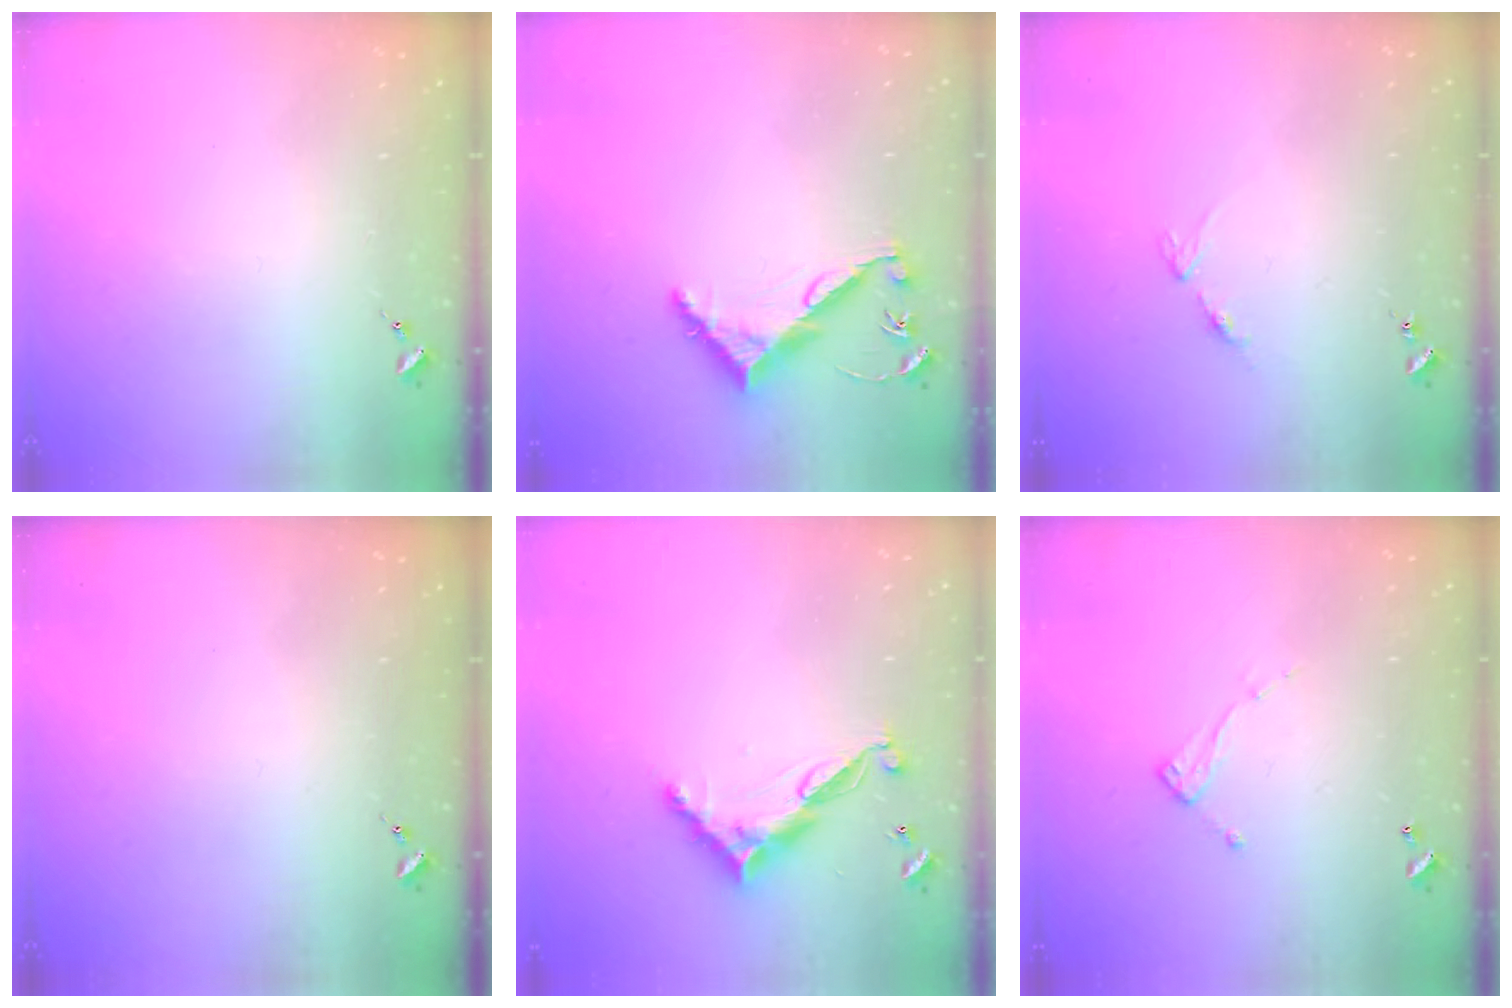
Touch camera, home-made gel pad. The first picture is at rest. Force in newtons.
{"total": 7.5, "press": 7.5, "slide": 0.5}
{"total": 7.8, "press": 7.8, "slide": 0.6}
{"total": 0.0}
{"total": 11.3, "press": 11.3, "slide": 0.3}
{"total": 6.9, "press": 6.9, "slide": 0.4}